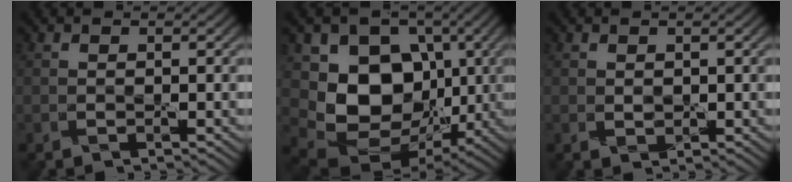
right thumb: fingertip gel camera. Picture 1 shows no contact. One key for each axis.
{"total": 11.9, "fx": 0.6, "fy": 9.6, "fz": 7.1, "tx": -0.137, "ty": -0.022, "tz": 0.006}
{"total": 0.9, "fx": 0.3, "fy": 0.7, "fz": 0.4, "tx": -0.014, "ty": -0.005, "tz": 0.011}